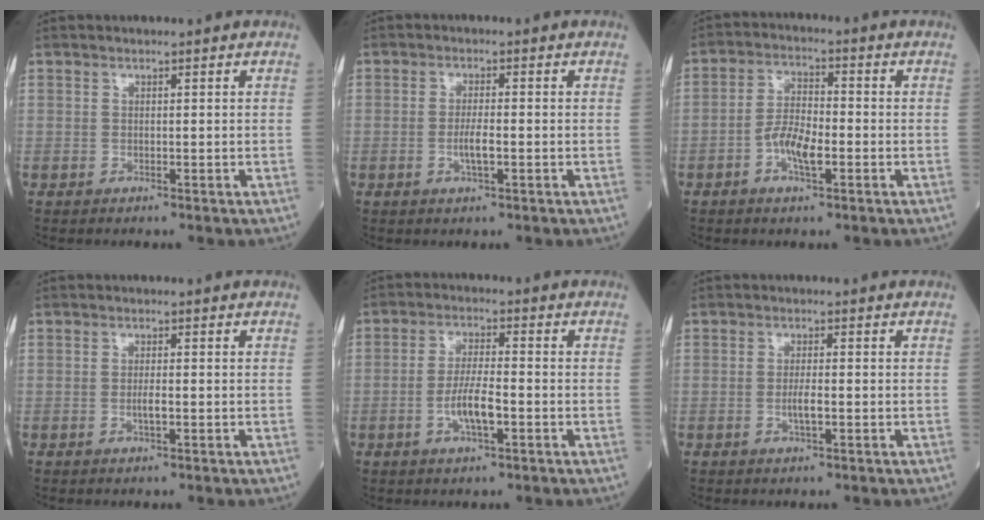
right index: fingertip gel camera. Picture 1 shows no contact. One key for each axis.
{"total": 2.9, "fx": -0.8, "fy": 0.4, "fz": 2.8, "tx": -0.061, "ty": -0.002, "tz": -0.014}
{"total": 5.9, "fx": -2.1, "fy": 1.8, "fz": 5.2, "tx": -0.109, "ty": 0.004, "tz": -0.043}
{"total": 1.7, "fx": -0.5, "fy": 0.2, "fz": 1.6, "tx": -0.037, "ty": -0.002, "tz": -0.008}
{"total": 5.8, "fx": -1.8, "fy": 1.2, "fz": 5.4, "tx": -0.113, "ty": 0.001, "tz": -0.034}
{"total": 2.4, "fx": -0.6, "fy": 0.3, "fz": 2.3, "tx": -0.050, "ty": -0.002, "tz": -0.011}